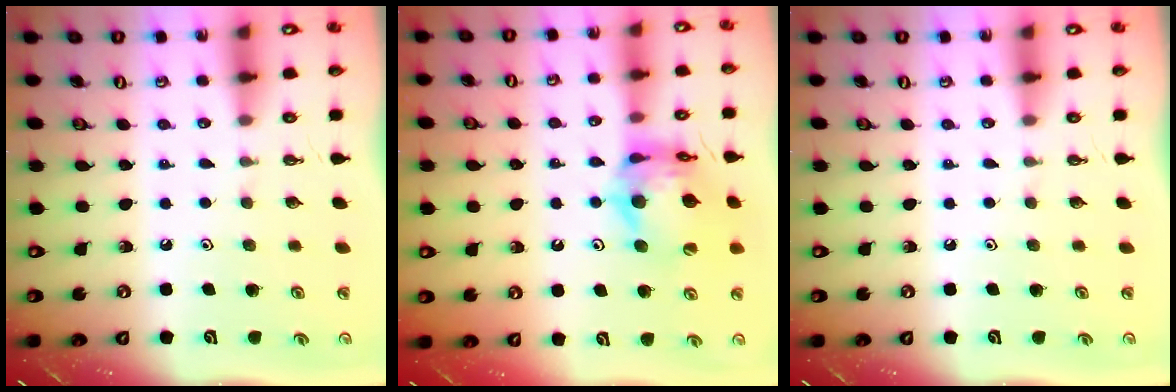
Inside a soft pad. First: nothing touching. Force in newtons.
{"total": 13.9, "press": 13.8, "slide": 1.5}
{"total": 0.0}